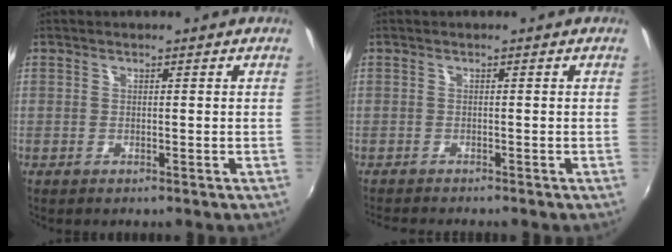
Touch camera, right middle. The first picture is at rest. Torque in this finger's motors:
{"motor_torque": [0.05, -0.07, 0.00, 0.00]}